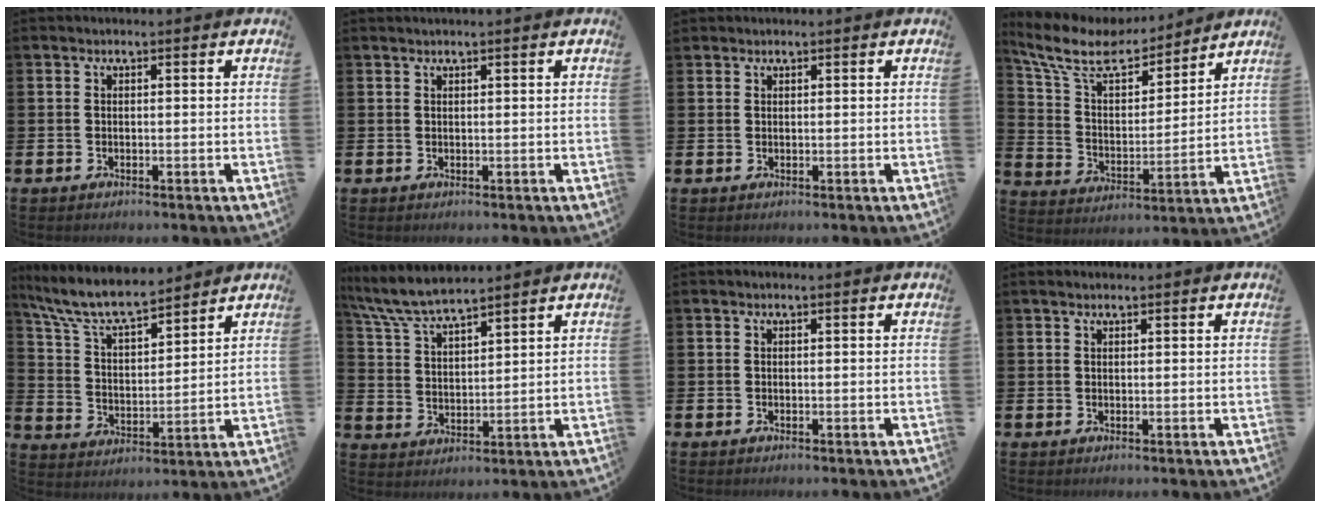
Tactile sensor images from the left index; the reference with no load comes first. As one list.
[{"total": 0.5, "force": [0.4, -0.1, 0.3], "torque": [-0.010, 0.002, 0.010]}, {"total": 1.0, "force": [0.9, 0.3, -0.2], "torque": [0.012, -0.001, 0.015]}, {"total": 10.9, "force": [9.5, 3.4, 4.0], "torque": [-0.121, -0.059, 0.167]}, {"total": 8.6, "force": [7.8, 1.5, 3.3], "torque": [-0.099, -0.043, 0.140]}, {"total": 7.0, "force": [6.7, 0.7, 2.1], "torque": [-0.070, -0.026, 0.122]}, {"total": 0.0}, {"total": 0.8, "force": [0.8, 0.0, 0.2], "torque": [-0.003, 0.002, 0.013]}]